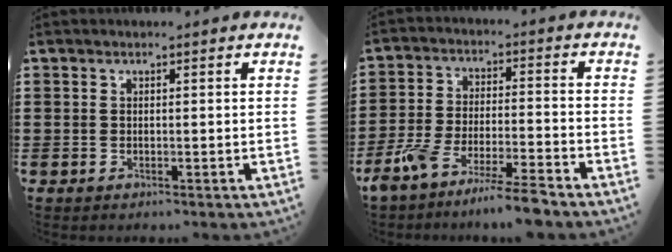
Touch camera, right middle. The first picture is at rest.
{"total": 7.9, "force": [-7.2, -0.3, 3.2], "torque": [-0.071, -0.007, -0.143]}